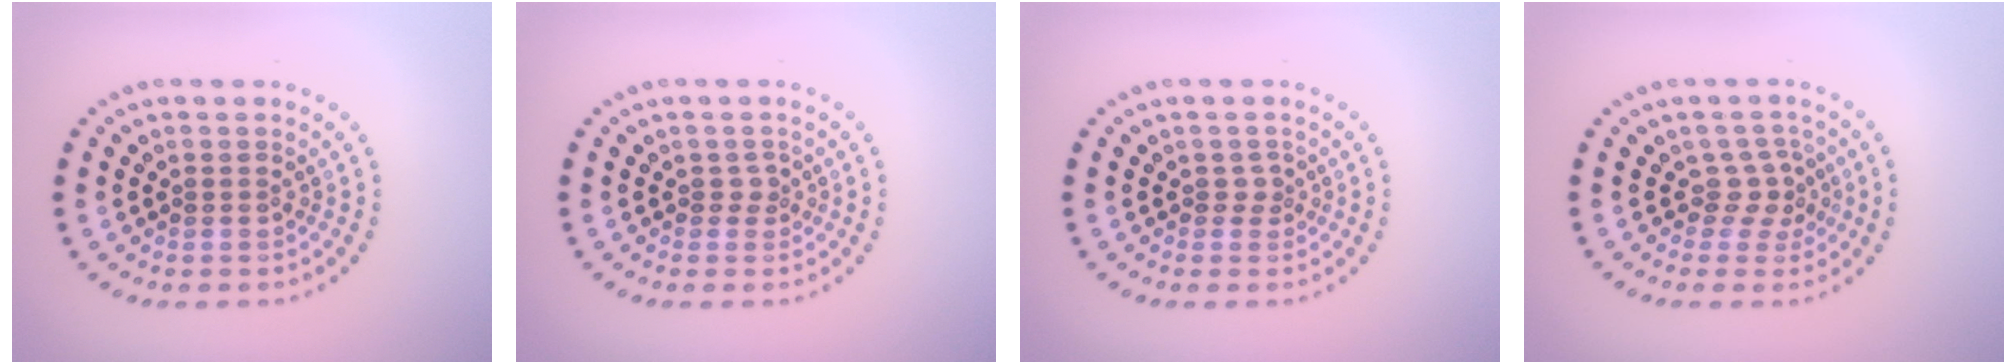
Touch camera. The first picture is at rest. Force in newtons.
{"total": 0.9, "press": 0.6, "slide": 0.7}
{"total": 0.9, "press": 0.6, "slide": 0.8}
{"total": 2.1, "press": 1.5, "slide": 1.5}